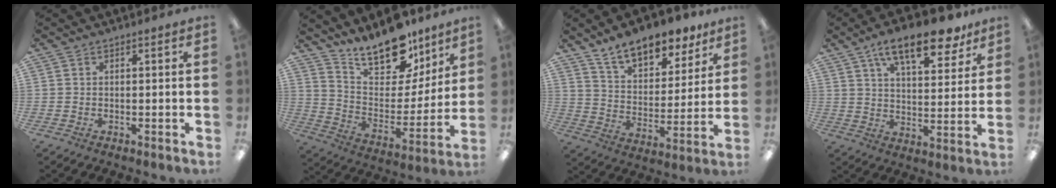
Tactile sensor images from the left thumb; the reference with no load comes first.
{"total": 18.6, "force": [14.6, 8.4, 7.9], "torque": [-0.133, -0.105, 0.261]}
{"total": 12.8, "force": [10.7, 5.3, 4.8], "torque": [-0.083, -0.065, 0.193]}
{"total": 15.3, "force": [10.3, 5.7, 9.9], "torque": [-0.149, -0.045, 0.171]}